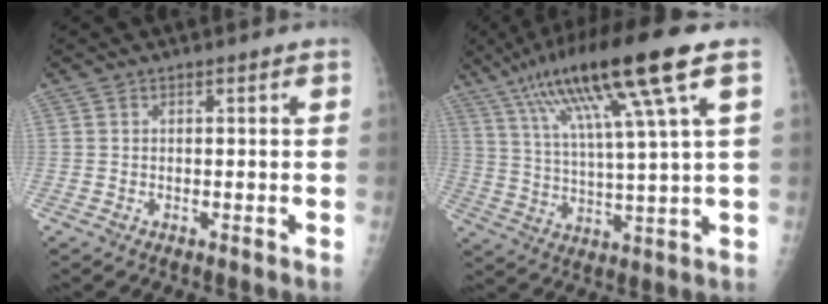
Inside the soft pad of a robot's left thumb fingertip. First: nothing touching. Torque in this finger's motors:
{"motor_torque": [0.87, 0.34, 1.66, -1.12, 0.35]}